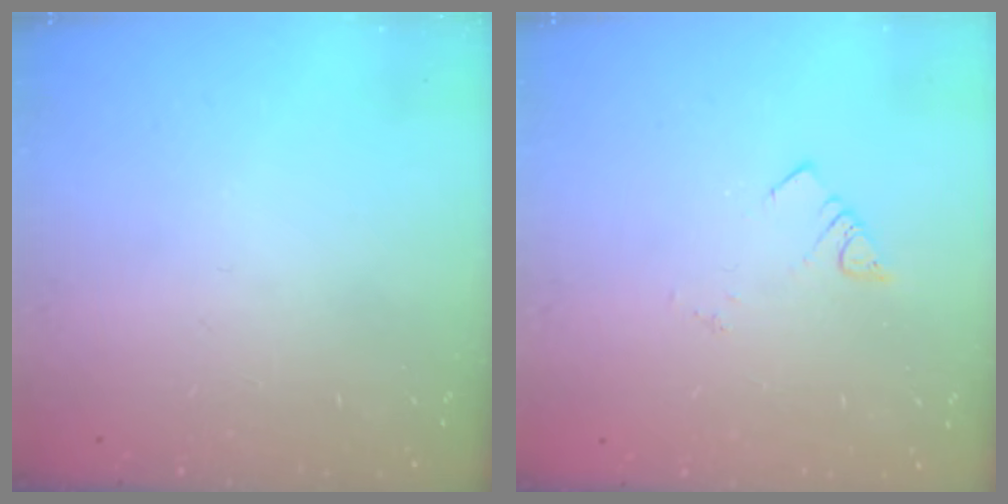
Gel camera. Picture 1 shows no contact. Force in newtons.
{"total": 1.9, "press": 1.9, "slide": 0.1}